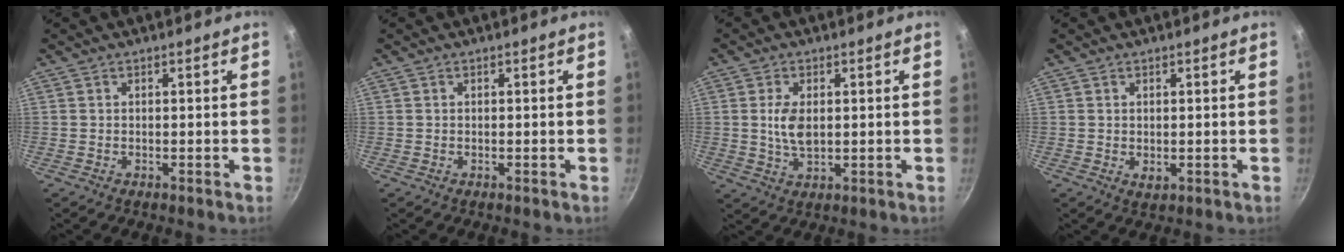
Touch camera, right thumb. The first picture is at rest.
{"total": 0.0}
{"total": 5.7, "force": [0.7, 3.2, 4.6], "torque": [-0.089, -0.009, 0.015]}
{"total": 1.4, "force": [0.1, 0.9, 1.1], "torque": [-0.017, -0.005, 0.003]}